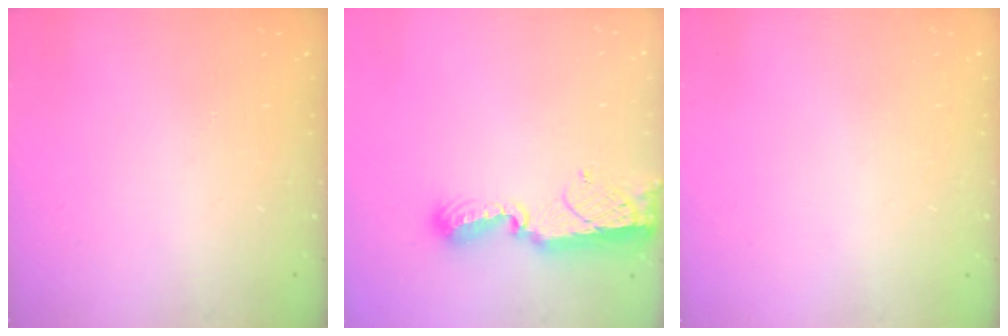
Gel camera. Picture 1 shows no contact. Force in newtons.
{"total": 10.8, "press": 10.5, "slide": 2.5}
{"total": 1.0, "press": 0.8, "slide": 0.6}